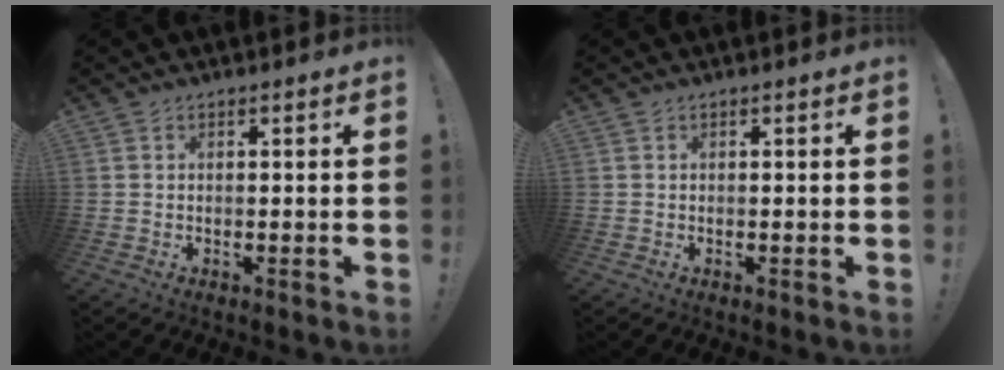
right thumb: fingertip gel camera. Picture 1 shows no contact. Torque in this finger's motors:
{"motor_torque": [-0.07, -0.03, 0.02, 0.01, 0.01]}